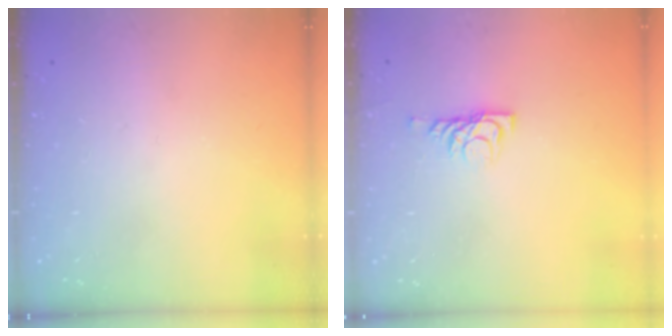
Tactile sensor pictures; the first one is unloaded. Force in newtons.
{"total": 6.2, "press": 6.2, "slide": 0.7}